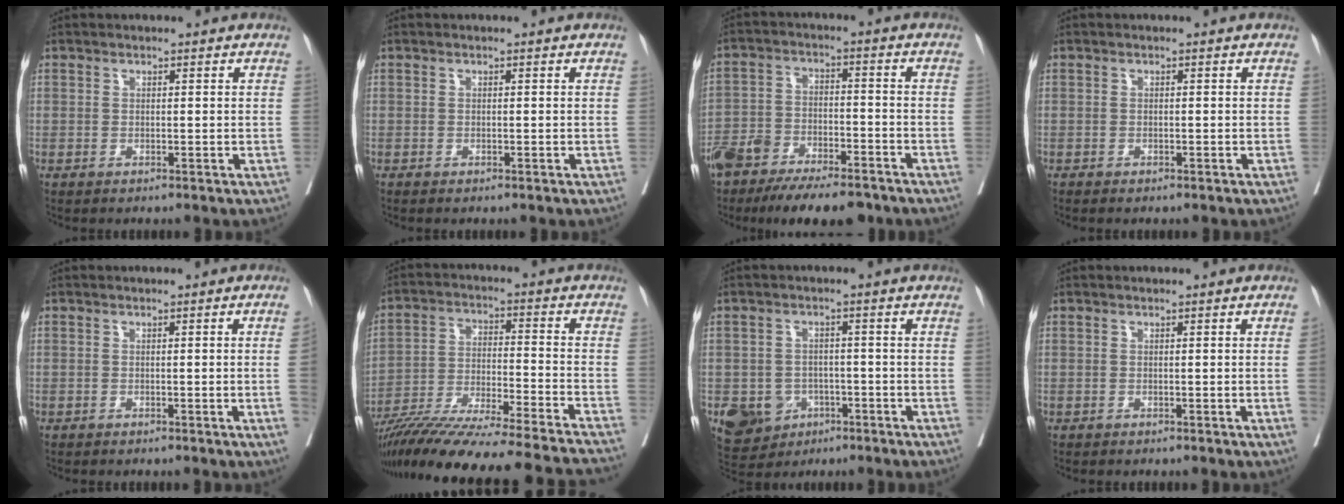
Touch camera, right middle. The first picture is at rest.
{"total": 0.0}
{"total": 16.2, "force": [-12.9, 5.3, 8.1], "torque": [-0.150, -0.004, -0.209]}
{"total": 0.8, "force": [-0.7, 0.3, 0.4], "torque": [-0.009, -0.002, -0.011]}
{"total": 2.1, "force": [-0.5, -0.6, 2.0], "torque": [-0.026, 0.001, -0.007]}
{"total": 28.0, "force": [-25.1, -0.7, 12.5], "torque": [-0.167, -0.062, -0.378]}
{"total": 8.2, "force": [-3.6, 6.9, 2.5], "torque": [-0.049, 0.004, -0.045]}
{"total": 1.0, "force": [-0.2, -0.3, 0.9], "torque": [-0.010, 0.003, -0.004]}